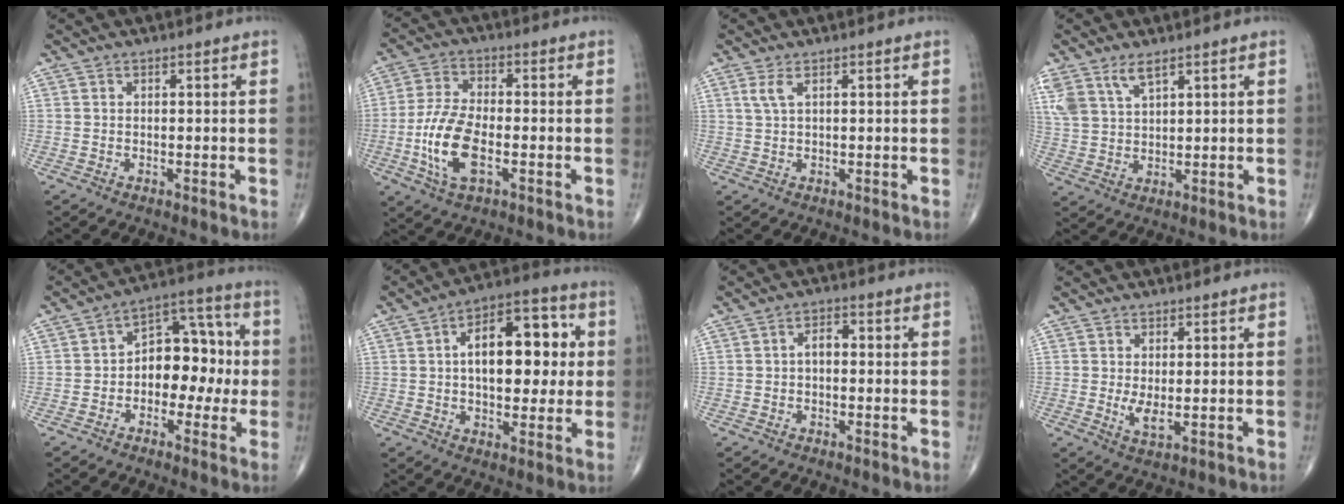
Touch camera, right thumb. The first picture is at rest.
{"total": 11.2, "force": [-2.9, 5.1, 9.5], "torque": [-0.201, 0.010, -0.058]}
{"total": 2.1, "force": [1.0, 0.6, 1.8], "torque": [-0.048, 0.006, 0.028]}
{"total": 7.3, "force": [4.8, 3.1, 4.5], "torque": [-0.094, -0.008, 0.106]}
{"total": 12.1, "force": [-1.0, 8.0, 9.0], "torque": [-0.085, 0.047, -0.026]}
{"total": 16.2, "force": [2.1, 8.7, 13.6], "torque": [-0.166, 0.021, 0.027]}
{"total": 2.6, "force": [-0.2, 1.5, 2.0], "torque": [-0.023, 0.013, -0.009]}
{"total": 2.9, "force": [0.2, 0.9, 2.7], "torque": [-0.050, -0.010, 0.009]}